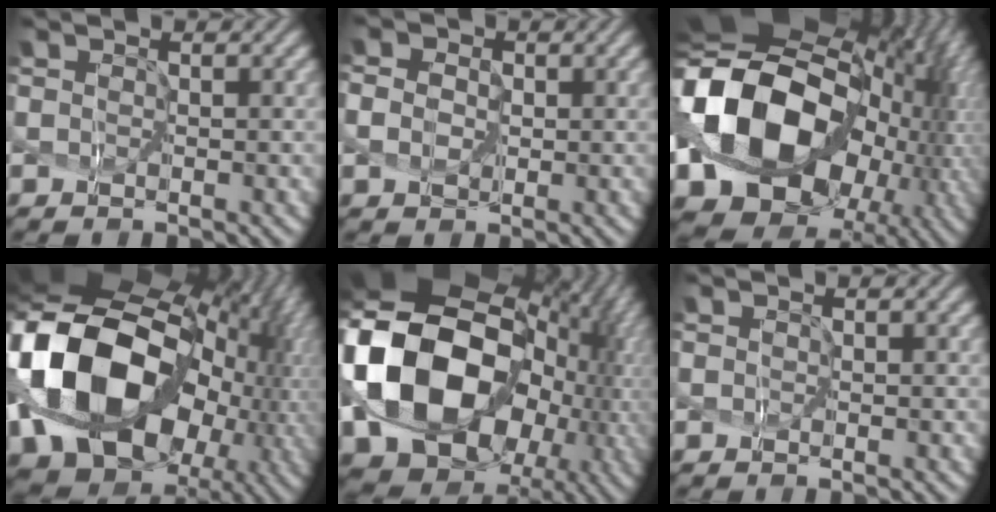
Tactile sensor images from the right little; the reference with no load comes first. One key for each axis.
{"total": 2.7, "fx": 0.0, "fy": 2.3, "fz": 1.5, "tx": -0.033, "ty": 0.008, "tz": -0.005}
{"total": 20.0, "fx": -2.0, "fy": 15.2, "fz": 12.8, "tx": -0.281, "ty": -0.023, "tz": -0.008}
{"total": 19.9, "fx": -1.5, "fy": 14.8, "fz": 13.2, "tx": -0.303, "ty": -0.012, "tz": -0.006}
{"total": 19.7, "fx": -1.1, "fy": 15.8, "fz": 11.8, "tx": -0.270, "ty": -0.009, "tz": 0.006}
{"total": 0.0}